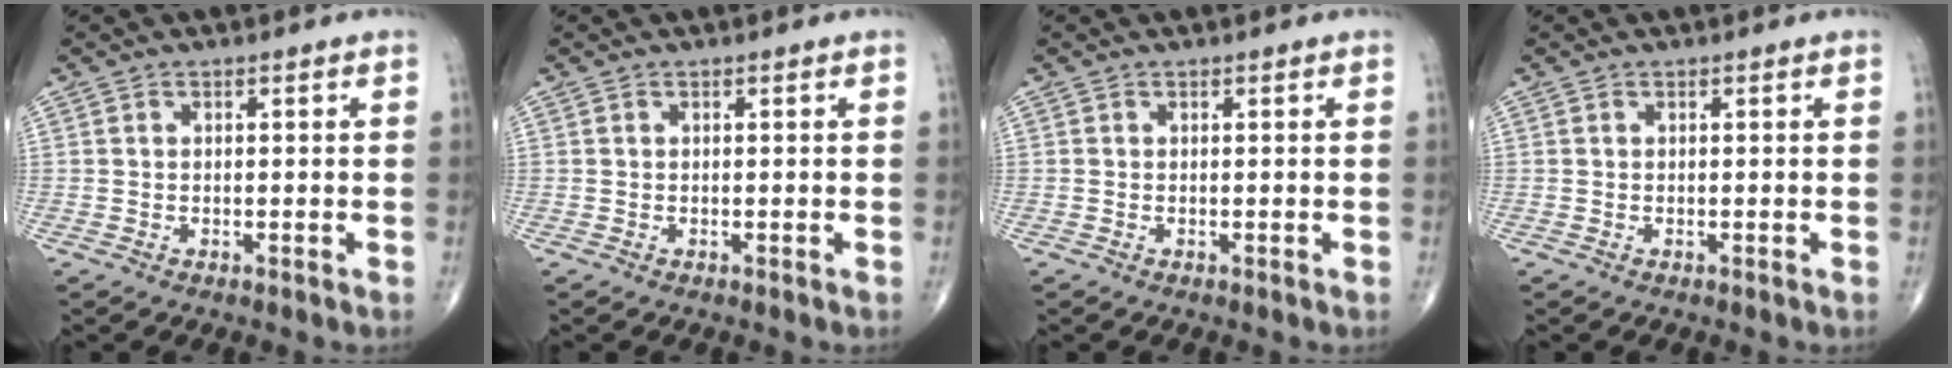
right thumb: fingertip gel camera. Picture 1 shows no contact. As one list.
[{"total": 0.0}, {"total": 0.0}, {"total": 0.0}]